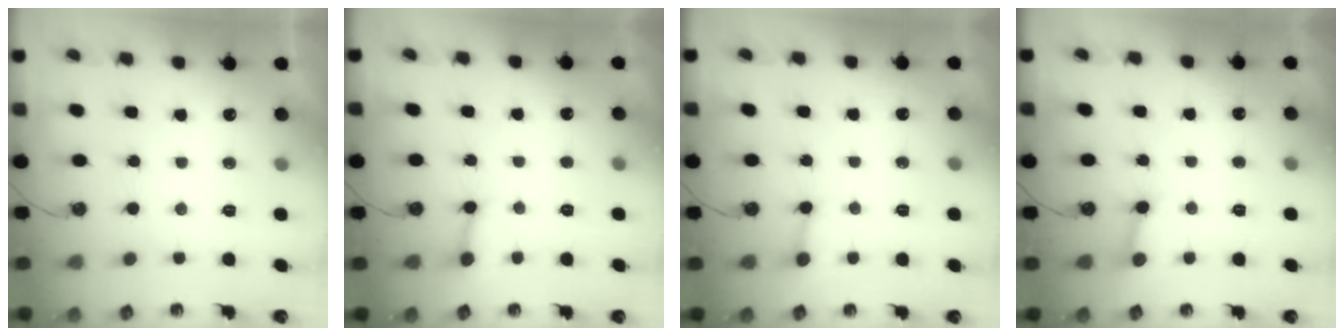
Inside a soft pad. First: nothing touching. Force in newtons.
{"total": 3.1, "press": 3.1, "slide": 0.7}
{"total": 2.4, "press": 2.4, "slide": 0.1}
{"total": 4.4, "press": 4.4, "slide": 0.4}